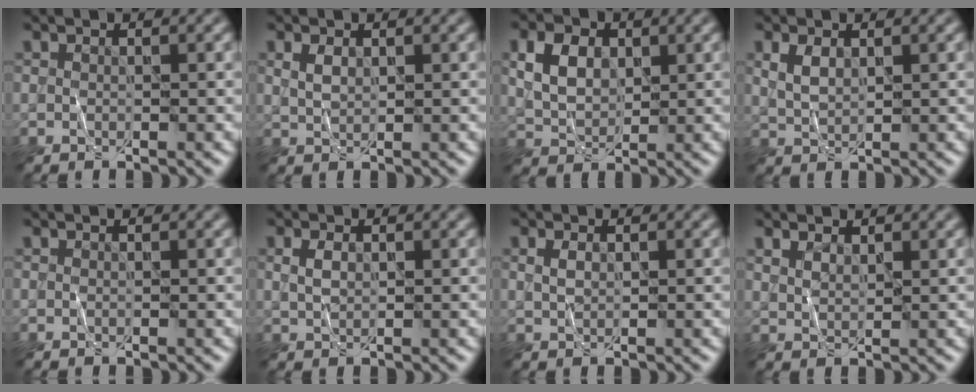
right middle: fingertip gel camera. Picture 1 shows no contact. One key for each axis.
{"total": 1.5, "fx": 0.6, "fy": 0.9, "fz": 1.0, "tx": -0.025, "ty": 0.001, "tz": 0.016}
{"total": 4.3, "fx": 1.3, "fy": 3.0, "fz": 2.7, "tx": -0.059, "ty": 0.005, "tz": 0.024}
{"total": 2.0, "fx": 0.9, "fy": 1.1, "fz": 1.4, "tx": -0.036, "ty": 0.001, "tz": 0.024}
{"total": 0.0}
{"total": 1.5, "fx": 0.4, "fy": 1.0, "fz": 1.1, "tx": -0.026, "ty": 0.002, "tz": 0.011}
{"total": 1.1, "fx": 0.4, "fy": 0.7, "fz": 0.8, "tx": -0.021, "ty": 0.001, "tz": 0.010}
{"total": 1.4, "fx": 1.1, "fy": 0.6, "fz": 0.6, "tx": -0.017, "ty": -0.001, "tz": 0.026}